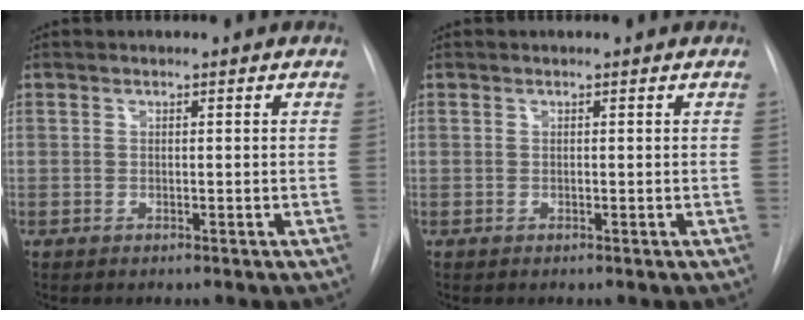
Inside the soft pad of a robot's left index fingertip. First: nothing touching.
{"total": 0.0}